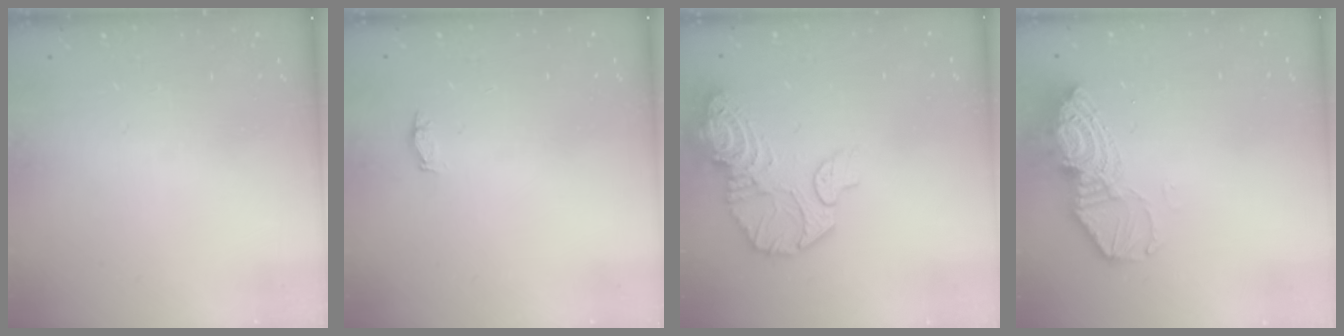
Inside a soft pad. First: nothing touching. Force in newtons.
{"total": 2.9, "press": 2.7, "slide": 1.1}
{"total": 13.3, "press": 13.3, "slide": 0.9}
{"total": 12.3, "press": 12.3, "slide": 1.1}